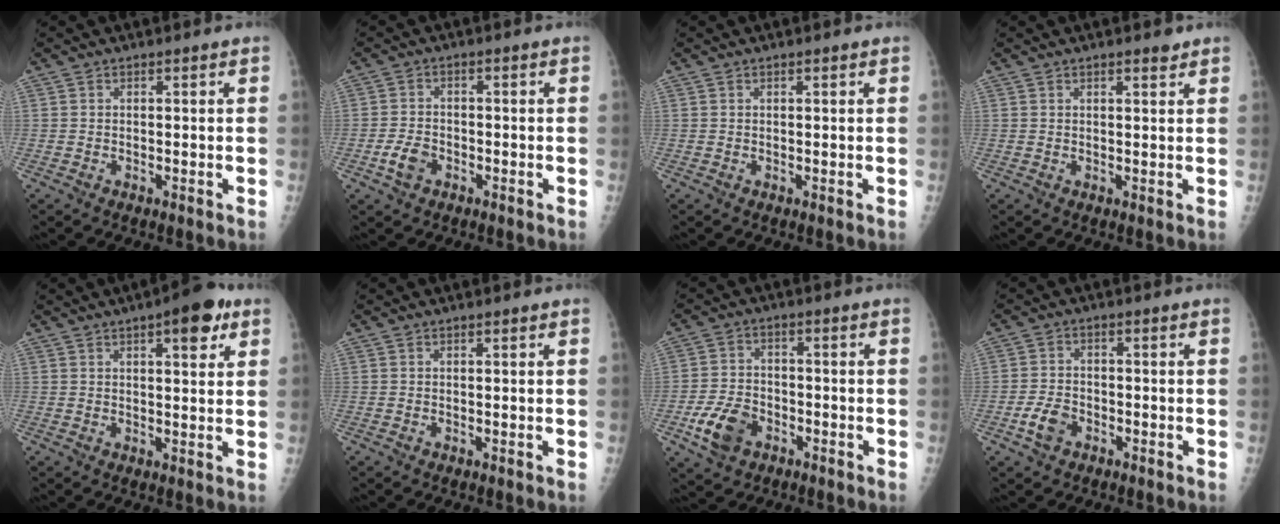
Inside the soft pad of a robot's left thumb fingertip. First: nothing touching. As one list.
[{"total": 3.9, "force": [-2.1, 2.6, 2.0], "torque": [-0.035, 0.014, -0.038]}, {"total": 0.6, "force": [0.2, 0.1, 0.5], "torque": [-0.009, 0.002, 0.002]}, {"total": 2.0, "force": [1.3, 0.5, 1.4], "torque": [-0.017, -0.006, 0.018]}, {"total": 8.4, "force": [4.1, 2.9, 6.7], "torque": [-0.071, -0.010, 0.051]}, {"total": 0.0}, {"total": 8.0, "force": [-4.0, 5.5, 4.2], "torque": [-0.073, 0.018, -0.068]}, {"total": 4.4, "force": [-2.5, 2.9, 2.2], "torque": [-0.038, 0.016, -0.045]}]